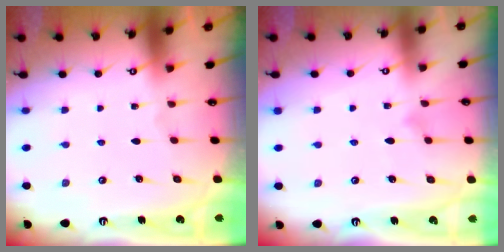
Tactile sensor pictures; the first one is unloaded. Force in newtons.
{"total": 8.1, "press": 8.1, "slide": 0.5}